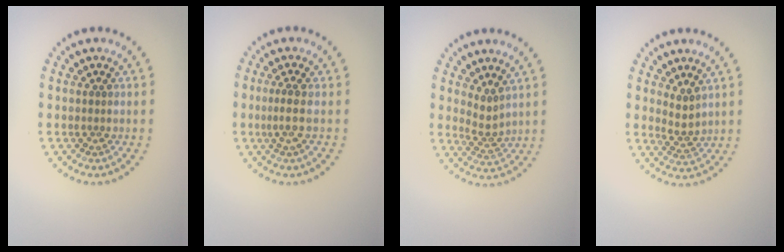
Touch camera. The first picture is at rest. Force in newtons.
{"total": 1.8, "press": 1.3, "slide": 1.2}
{"total": 2.0, "press": 1.3, "slide": 1.5}
{"total": 1.9, "press": 1.4, "slide": 1.3}